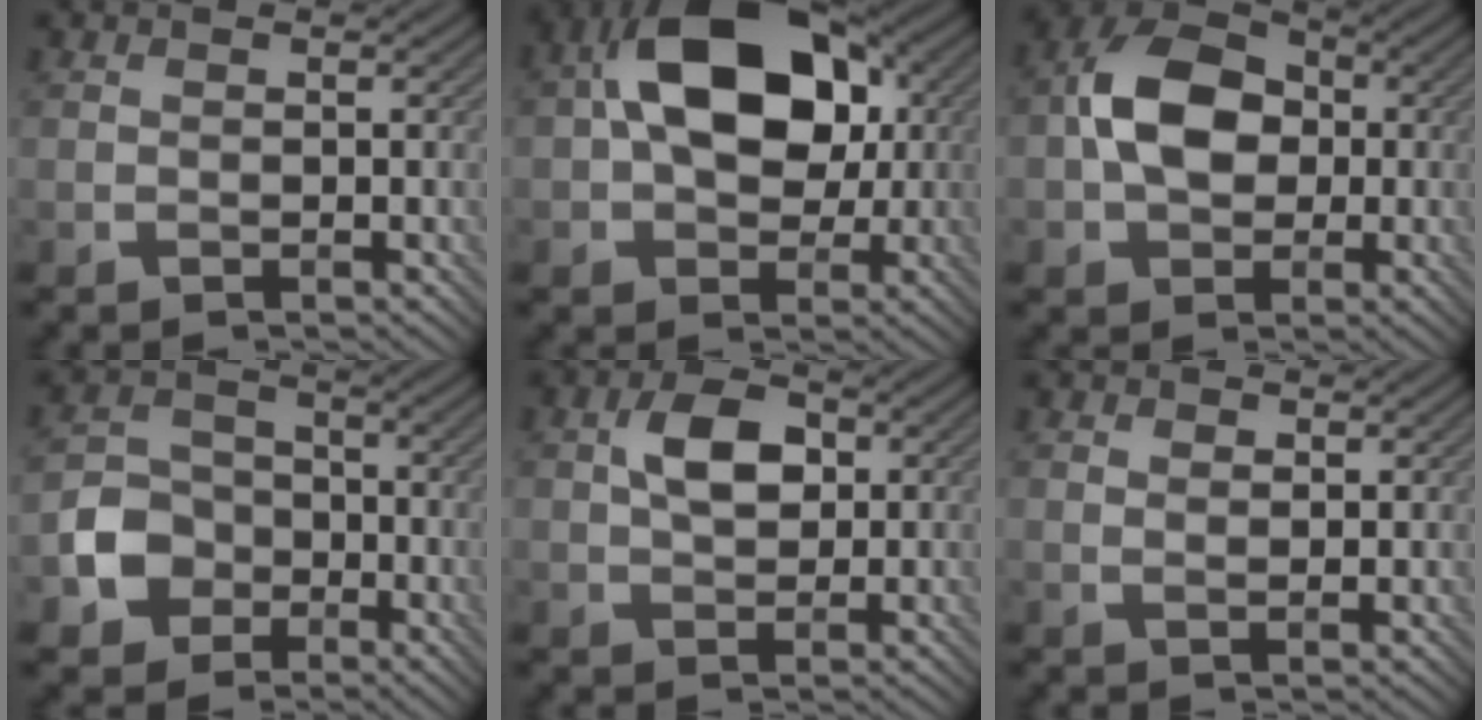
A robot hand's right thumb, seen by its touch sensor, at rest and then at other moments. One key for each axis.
{"total": 14.8, "fx": 1.8, "fy": 9.7, "fz": 11.0, "tx": -0.177, "ty": 0.029, "tz": 0.014}
{"total": 9.3, "fx": -0.3, "fy": 6.8, "fz": 6.2, "tx": -0.126, "ty": 0.017, "tz": -0.023}
{"total": 6.4, "fx": -2.7, "fy": 5.3, "fz": 2.5, "tx": -0.052, "ty": 0.003, "tz": -0.065}
{"total": 5.3, "fx": 1.0, "fy": 3.4, "fz": 4.0, "tx": -0.074, "ty": 0.007, "tz": 0.010}
{"total": 1.5, "fx": 0.8, "fy": 0.8, "fz": 0.9, "tx": -0.016, "ty": -0.004, "tz": 0.016}